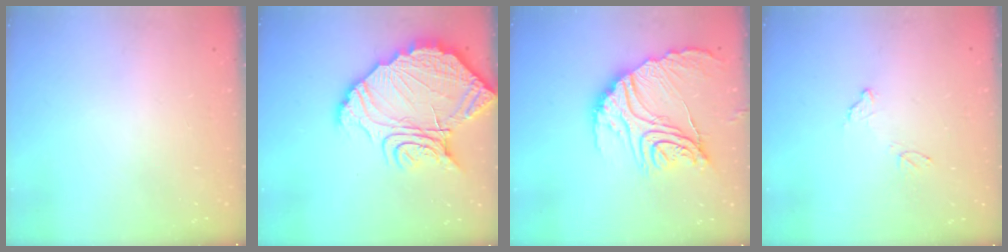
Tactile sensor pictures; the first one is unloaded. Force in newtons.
{"total": 19.1, "press": 19.1, "slide": 1.5}
{"total": 22.6, "press": 22.5, "slide": 2.3}
{"total": 8.0, "press": 8.0, "slide": 0.4}